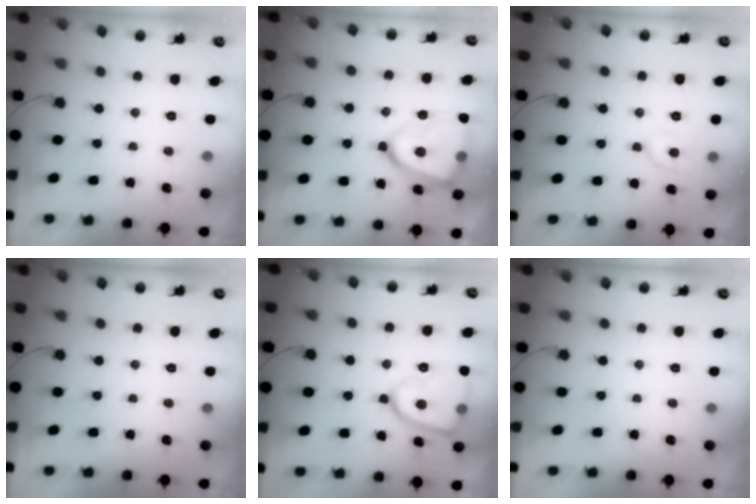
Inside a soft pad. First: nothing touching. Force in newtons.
{"total": 19.4, "press": 19.3, "slide": 2.0}
{"total": 6.7, "press": 6.7, "slide": 0.7}
{"total": 0.0}
{"total": 13.5, "press": 13.5, "slide": 0.6}
{"total": 0.0}